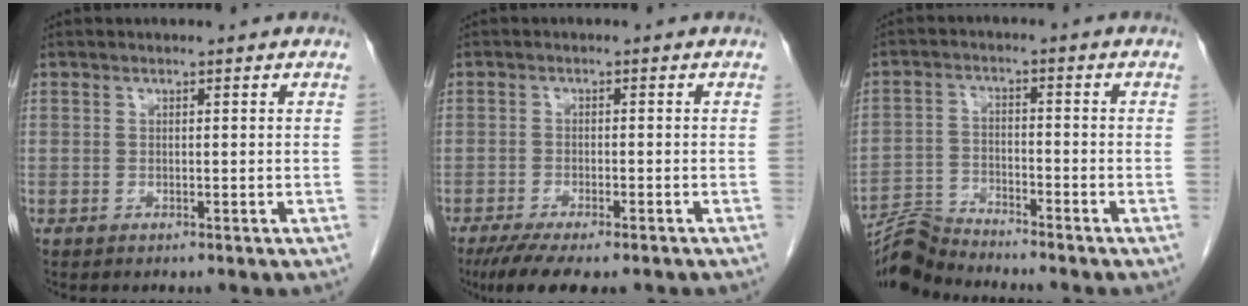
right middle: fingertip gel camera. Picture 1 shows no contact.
{"total": 9.2, "force": [-7.2, 2.1, 5.4], "torque": [-0.079, -0.015, -0.108]}
{"total": 6.0, "force": [-6.0, -0.5, 0.0], "torque": [-0.009, -0.008, -0.113]}